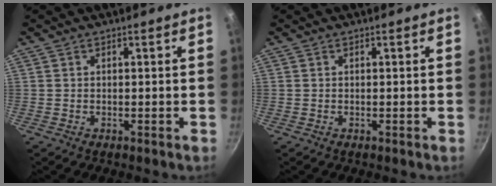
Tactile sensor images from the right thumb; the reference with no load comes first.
{"total": 0.0}